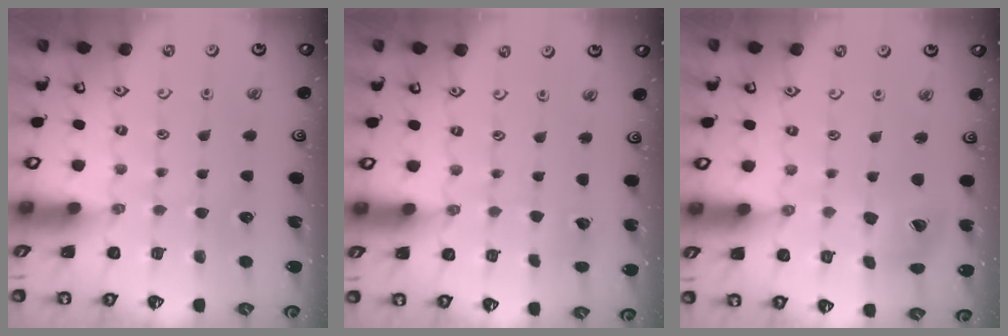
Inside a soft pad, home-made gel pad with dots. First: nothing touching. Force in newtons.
{"total": 2.7, "press": 2.7, "slide": 0.3}
{"total": 11.7, "press": 11.6, "slide": 1.5}